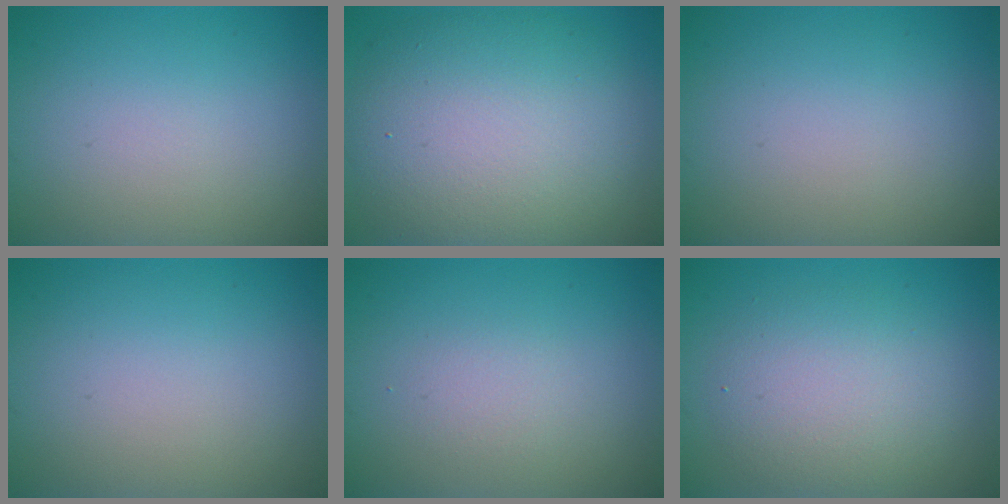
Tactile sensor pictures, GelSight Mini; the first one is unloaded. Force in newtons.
{"total": 10.6, "press": 10.6, "slide": 1.0}
{"total": 0.0}
{"total": 0.0}
{"total": 1.3, "press": 1.3, "slide": 0.1}
{"total": 4.2, "press": 4.2, "slide": 0.1}